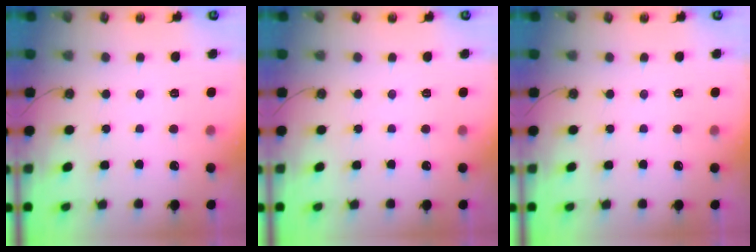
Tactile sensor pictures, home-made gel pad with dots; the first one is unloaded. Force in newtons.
{"total": 0.0}
{"total": 0.0}